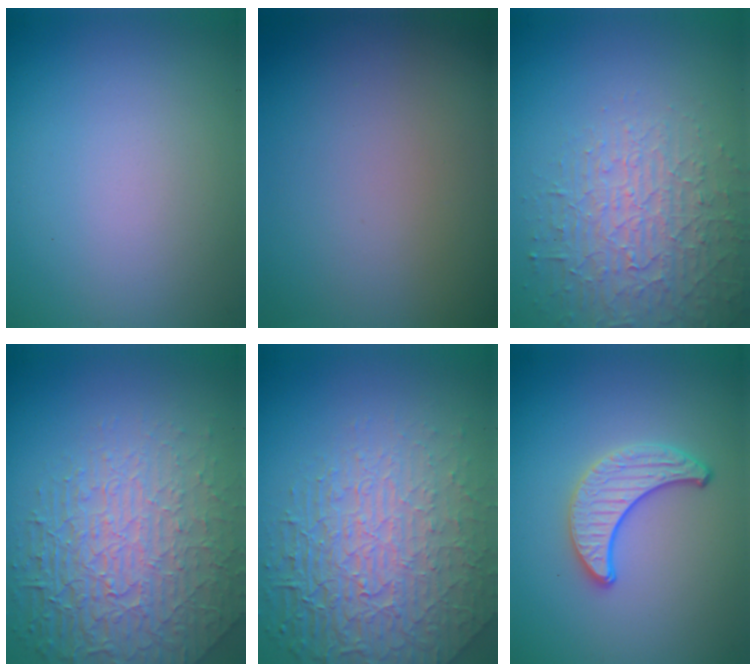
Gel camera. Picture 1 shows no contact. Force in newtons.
{"total": 0.0}
{"total": 4.0, "press": 3.9, "slide": 0.7}
{"total": 8.3, "press": 6.0, "slide": 5.7}
{"total": 9.0, "press": 6.0, "slide": 6.6}
{"total": 3.2, "press": 3.0, "slide": 1.1}